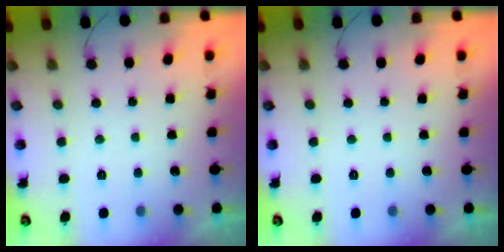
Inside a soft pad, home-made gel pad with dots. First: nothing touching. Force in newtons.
{"total": 0.0}